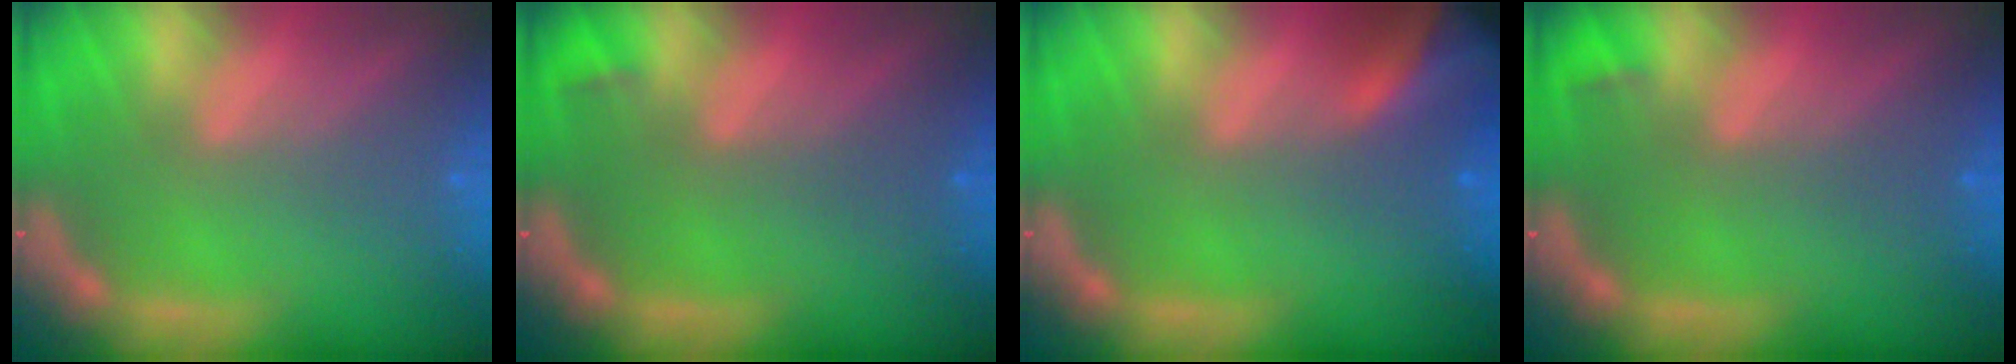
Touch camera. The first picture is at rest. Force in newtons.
{"total": 0.9}
{"total": 7.9}
{"total": 0.9}